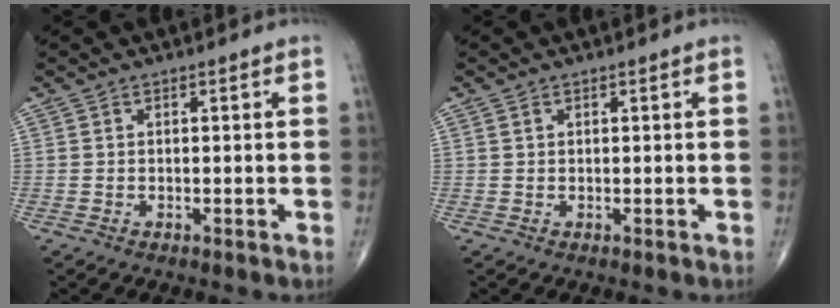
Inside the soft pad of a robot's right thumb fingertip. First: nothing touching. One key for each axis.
{"total": 0.5, "fx": 0.3, "fy": 0.4, "fz": 0.2, "tx": -0.004, "ty": 0.001, "tz": 0.006}